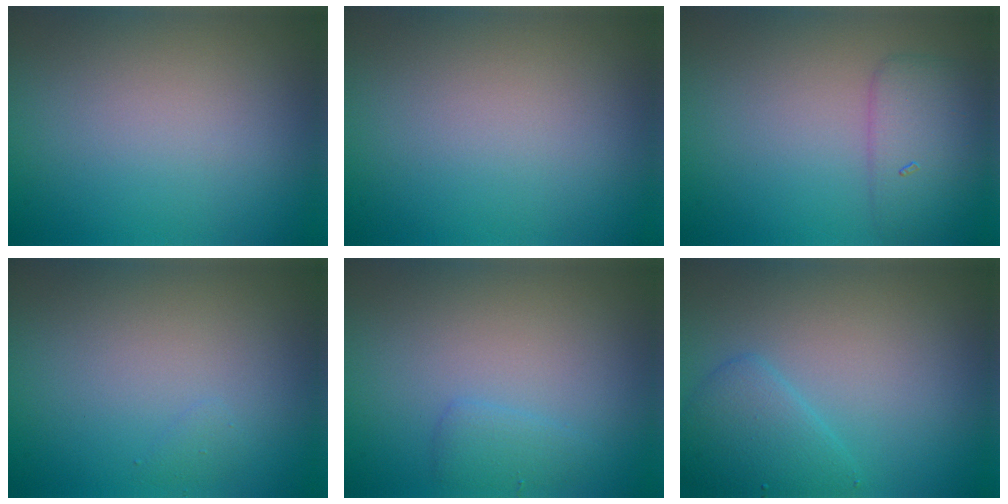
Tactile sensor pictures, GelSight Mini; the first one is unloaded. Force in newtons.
{"total": 0.0}
{"total": 3.1, "press": 3.1, "slide": 0.1}
{"total": 0.5, "press": 0.5, "slide": 0.0}
{"total": 1.4, "press": 1.4, "slide": 0.1}
{"total": 2.8, "press": 2.8, "slide": 0.1}